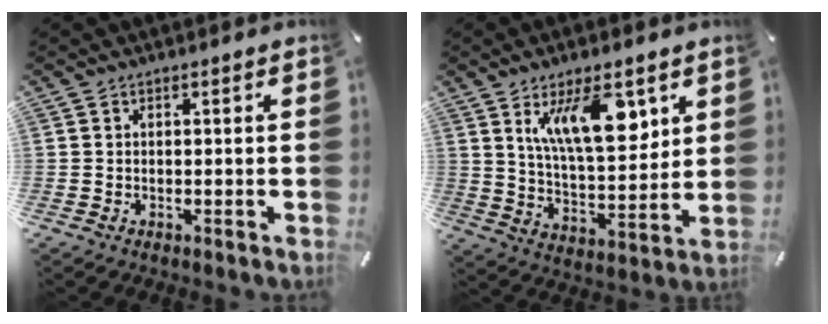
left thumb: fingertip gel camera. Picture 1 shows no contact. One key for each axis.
{"total": 16.1, "fx": 8.2, "fy": 7.0, "fz": 12.0, "tx": -0.199, "ty": -0.029, "tz": 0.135}